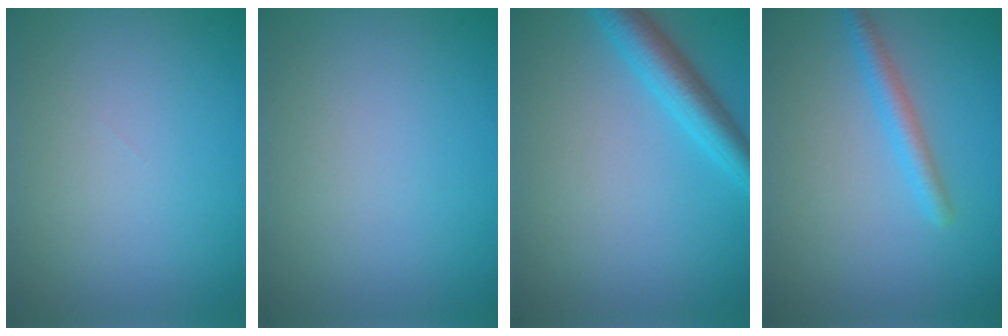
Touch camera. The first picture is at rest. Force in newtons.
{"total": 0.0}
{"total": 4.0, "press": 4.0, "slide": 0.1}
{"total": 2.2, "press": 2.2, "slide": 0.1}